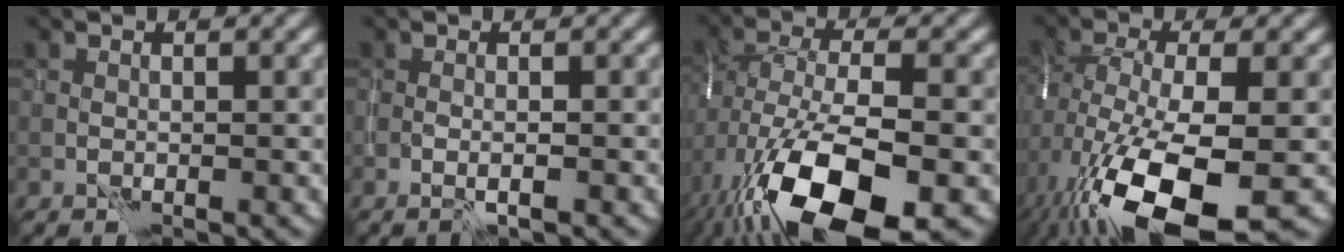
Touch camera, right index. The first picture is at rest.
{"total": 0.8, "force": [-0.4, -0.5, 0.4], "torque": [-0.005, -0.001, -0.010]}
{"total": 14.5, "force": [-6.7, 6.5, 11.1], "torque": [-0.218, -0.037, -0.110]}
{"total": 14.5, "force": [-6.6, 5.4, 11.7], "torque": [-0.234, -0.029, -0.115]}